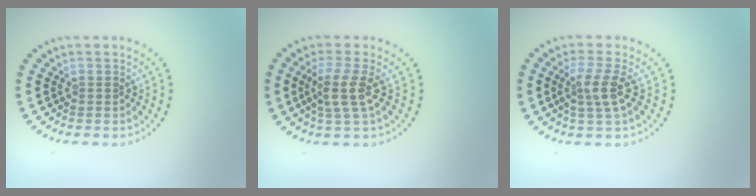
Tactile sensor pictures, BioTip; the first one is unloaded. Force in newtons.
{"total": 2.9, "press": 2.4, "slide": 1.7}
{"total": 2.7, "press": 2.3, "slide": 1.4}